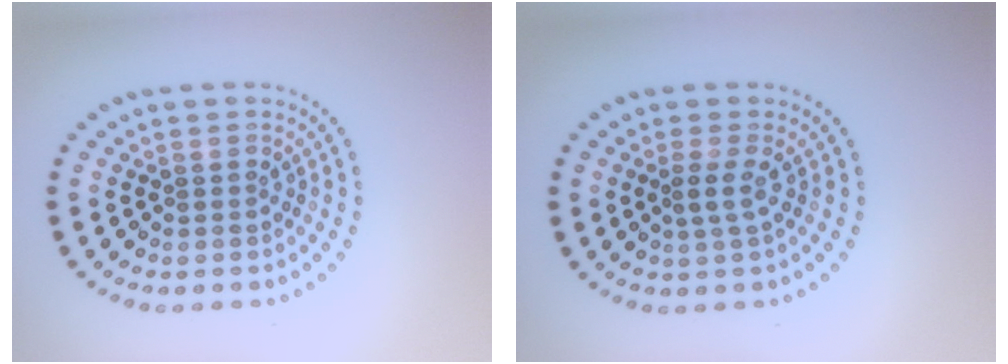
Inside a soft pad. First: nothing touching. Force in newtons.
{"total": 1.6, "press": 1.2, "slide": 1.1}